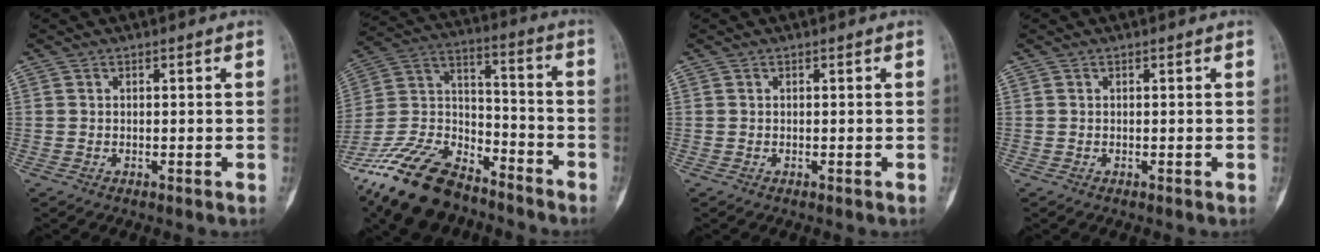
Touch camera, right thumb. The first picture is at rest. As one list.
[{"total": 21.4, "force": [-15.9, 9.9, 10.4], "torque": [-0.218, 0.069, -0.295]}, {"total": 0.0}, {"total": 0.0}]